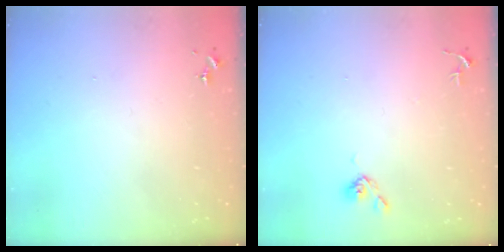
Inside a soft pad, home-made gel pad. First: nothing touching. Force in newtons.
{"total": 6.2, "press": 6.2, "slide": 0.6}